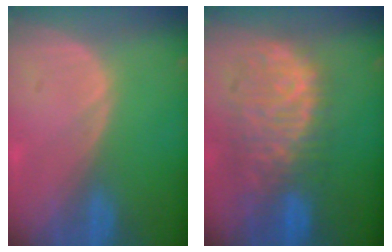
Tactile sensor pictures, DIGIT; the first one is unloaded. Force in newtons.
{"total": 11.0, "press": 9.4, "slide": 5.7}